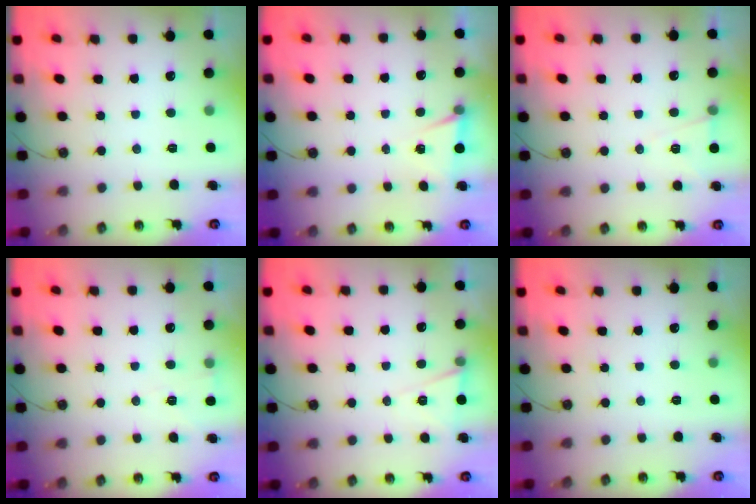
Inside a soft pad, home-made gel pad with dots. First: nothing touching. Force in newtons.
{"total": 4.6, "press": 1.6, "slide": 4.3}
{"total": 5.8, "press": 3.5, "slide": 4.5}
{"total": 2.5, "press": 2.4, "slide": 0.7}
{"total": 6.8, "press": 4.9, "slide": 4.7}
{"total": 0.0}